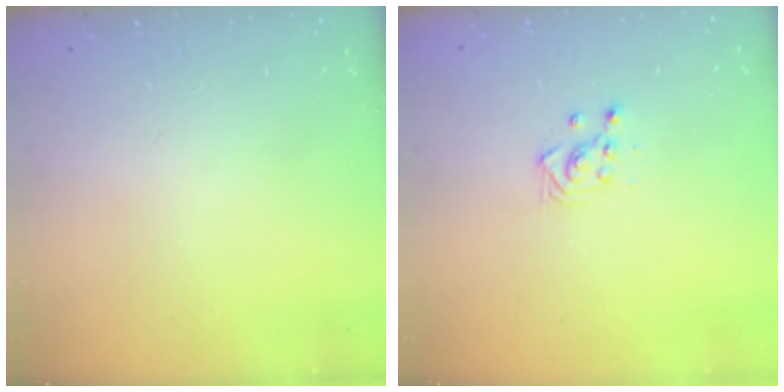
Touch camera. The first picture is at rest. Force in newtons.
{"total": 3.0, "press": 3.0, "slide": 0.5}